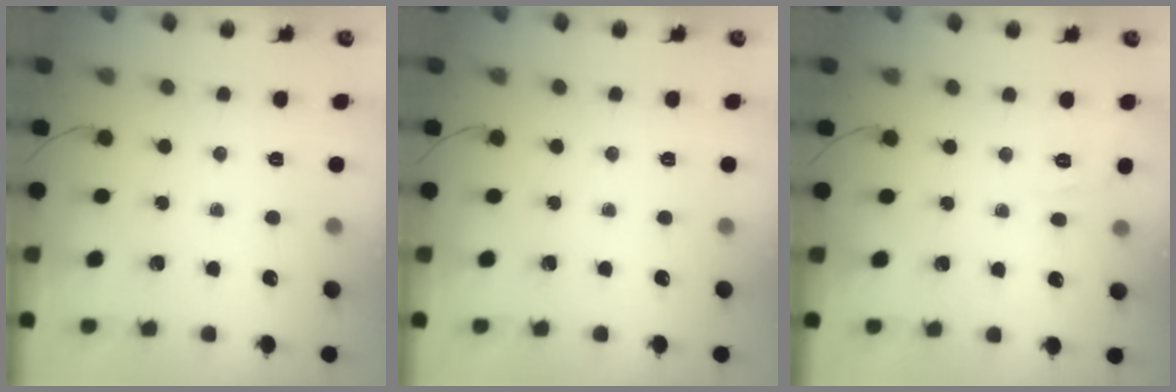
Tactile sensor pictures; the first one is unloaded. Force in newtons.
{"total": 0.0}
{"total": 2.0, "press": 0.6, "slide": 1.9}